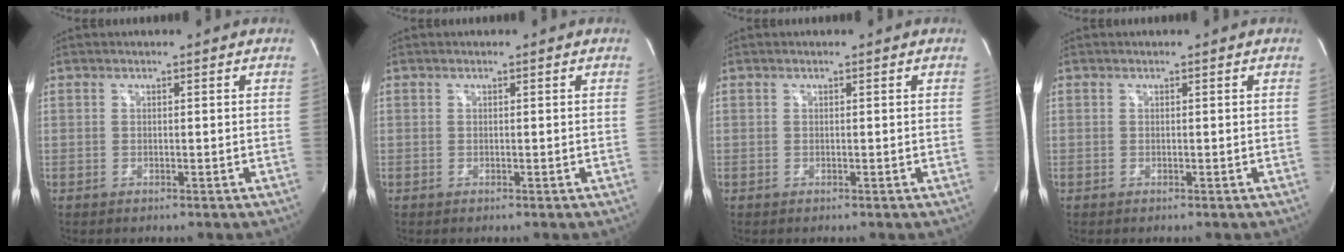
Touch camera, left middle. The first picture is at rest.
{"total": 0.0}
{"total": 0.0}
{"total": 0.0}